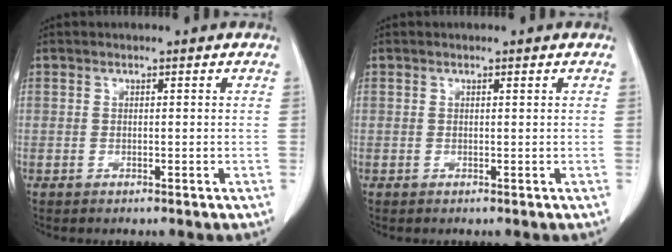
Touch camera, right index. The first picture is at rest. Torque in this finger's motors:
{"motor_torque": [-0.06, 0.01, -0.01, -0.01]}